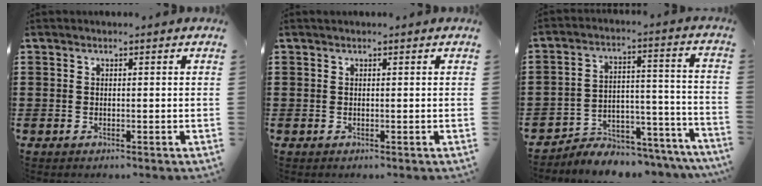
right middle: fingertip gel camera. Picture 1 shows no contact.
{"total": 0.0}
{"total": 5.2, "force": [-5.1, 1.3, 0.2], "torque": [-0.005, 0.013, -0.104]}